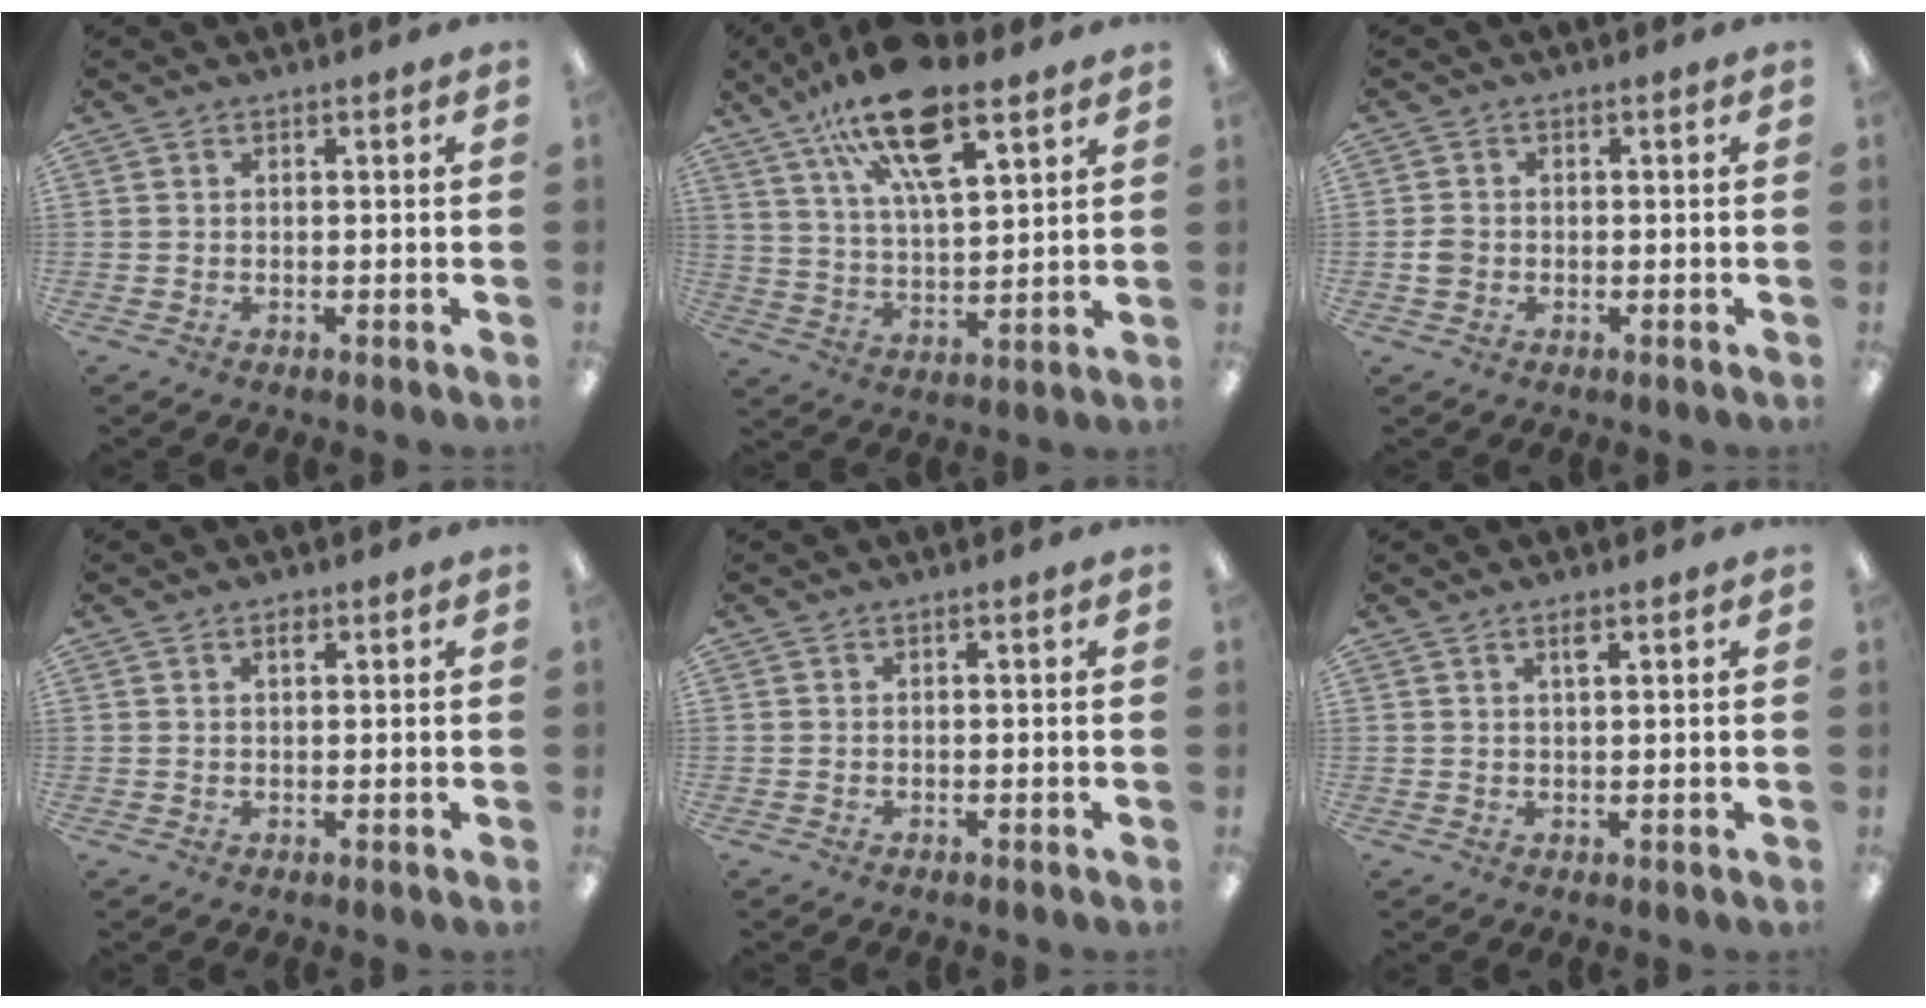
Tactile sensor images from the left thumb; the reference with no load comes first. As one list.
[{"total": 18.1, "force": [12.0, 6.4, 12.0], "torque": [-0.214, -0.051, 0.203]}, {"total": 2.3, "force": [-0.5, 2.0, 0.9], "torque": [-0.007, 0.001, -0.013]}, {"total": 1.4, "force": [0.9, 0.7, 0.8], "torque": [-0.001, -0.005, 0.013]}, {"total": 0.0}, {"total": 2.0, "force": [1.4, 0.5, 1.3], "torque": [-0.023, 0.000, 0.022]}]